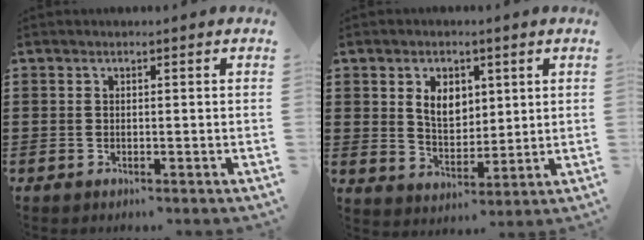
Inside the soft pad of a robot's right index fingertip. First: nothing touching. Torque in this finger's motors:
{"motor_torque": [0.29, 0.09, 0.28, 0.09]}